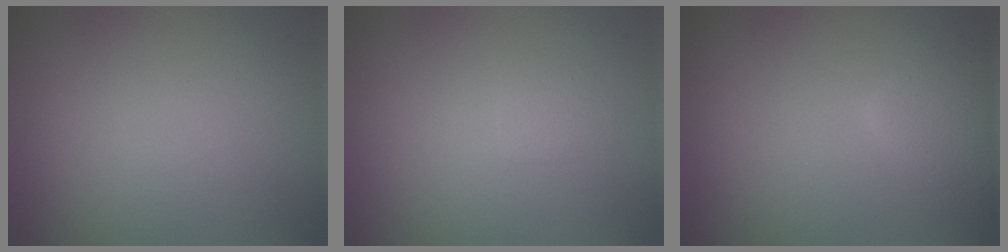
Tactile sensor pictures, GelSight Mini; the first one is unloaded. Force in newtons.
{"total": 0.8, "press": 0.8, "slide": 0.0}
{"total": 2.9, "press": 2.9, "slide": 0.0}